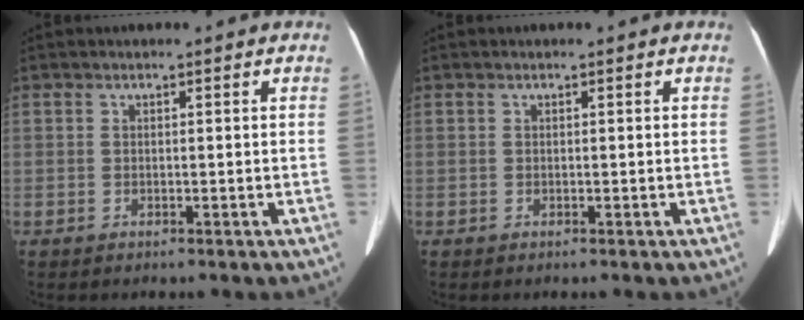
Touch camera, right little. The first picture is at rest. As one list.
[{"total": 0.0}]